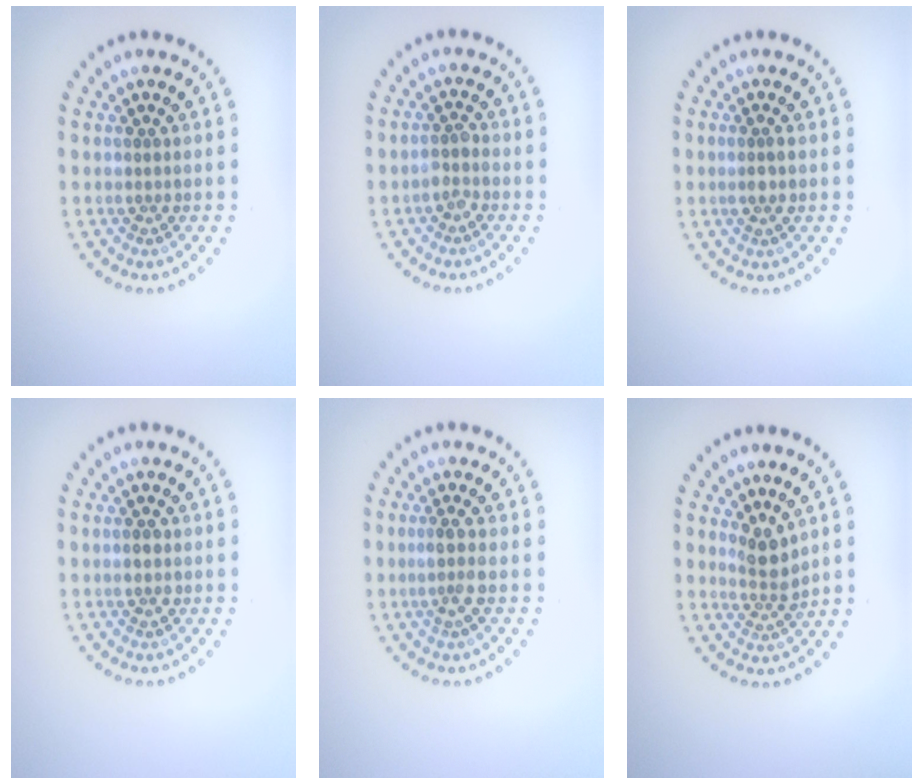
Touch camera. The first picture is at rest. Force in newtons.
{"total": 1.3, "press": 1.1, "slide": 0.5}
{"total": 1.5, "press": 1.3, "slide": 0.7}
{"total": 1.4, "press": 1.4, "slide": 0.2}
{"total": 2.0, "press": 1.6, "slide": 1.3}
{"total": 2.5, "press": 1.9, "slide": 1.5}